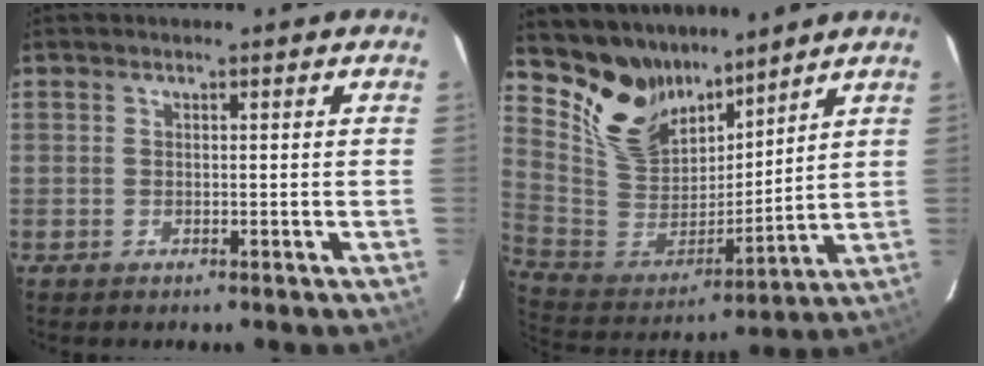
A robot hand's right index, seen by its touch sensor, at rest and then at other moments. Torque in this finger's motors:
{"motor_torque": [-0.13, 0.67, 0.14, 0.05]}